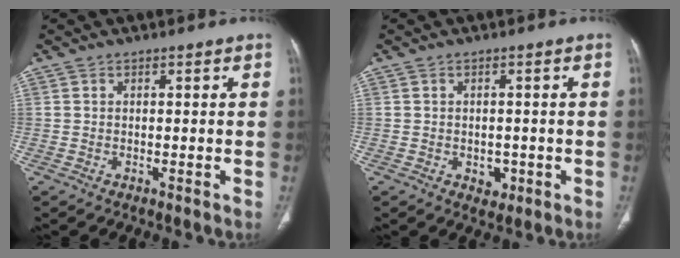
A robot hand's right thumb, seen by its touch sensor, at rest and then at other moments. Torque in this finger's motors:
{"motor_torque": [3.49, 0.23, 0.43, -0.25, -0.01]}